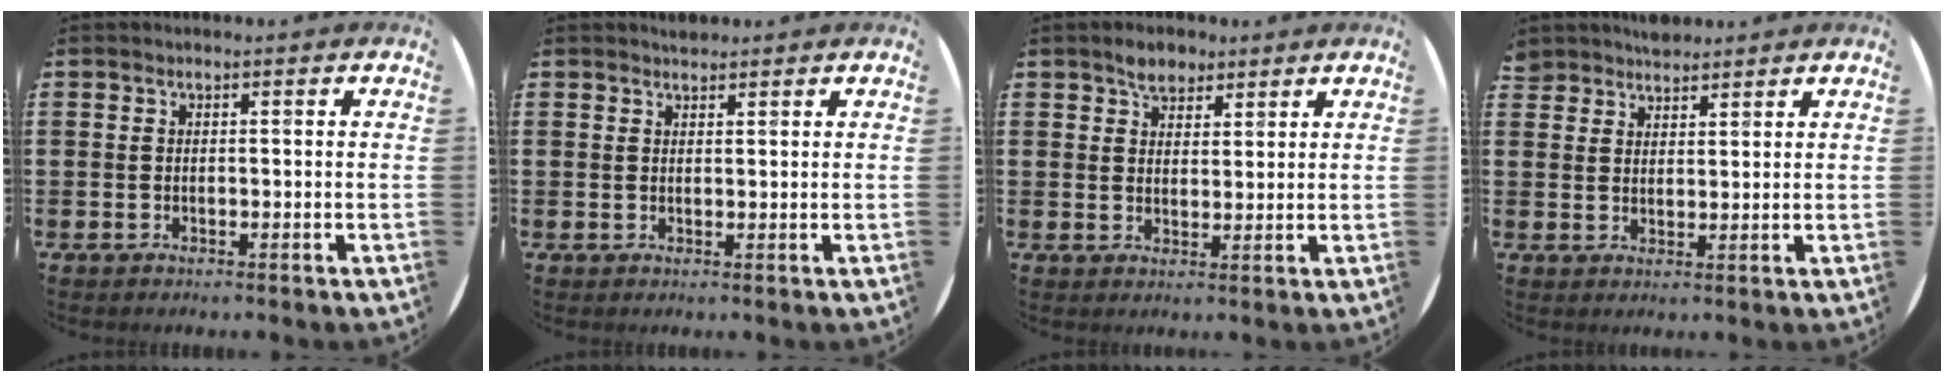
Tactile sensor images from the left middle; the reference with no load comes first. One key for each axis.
{"total": 1.2, "fx": 1.1, "fy": 0.4, "fz": -0.1, "tx": 0.008, "ty": -0.002, "tz": 0.021}
{"total": 3.5, "fx": 2.8, "fy": 1.9, "fz": 0.8, "tx": -0.006, "ty": -0.001, "tz": 0.051}
{"total": 3.0, "fx": 2.8, "fy": 0.9, "fz": -0.4, "tx": -0.001, "ty": 0.000, "tz": 0.056}